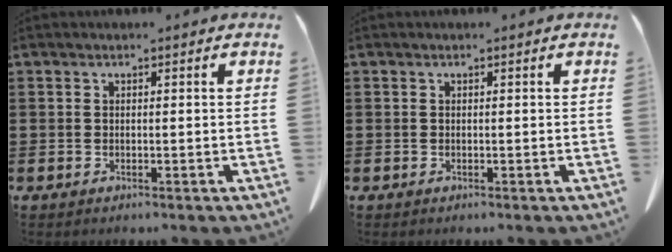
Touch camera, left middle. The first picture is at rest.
{"total": 0.0}